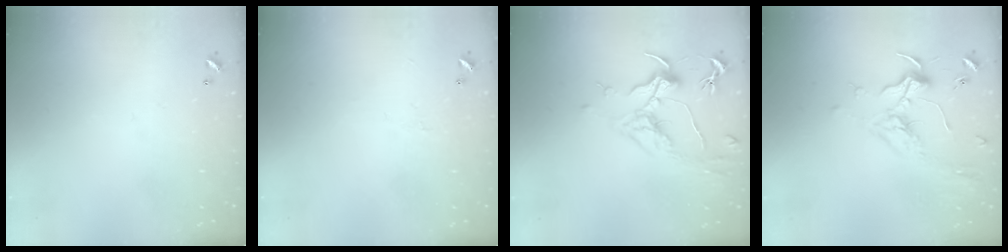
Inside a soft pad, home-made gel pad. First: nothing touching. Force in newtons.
{"total": 0.8, "press": 0.7, "slide": 0.5}
{"total": 1.5, "press": 1.3, "slide": 0.8}
{"total": 1.8, "press": 1.7, "slide": 0.7}